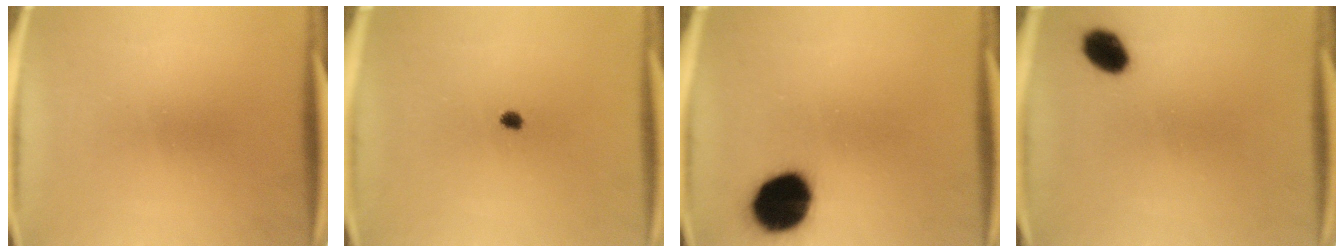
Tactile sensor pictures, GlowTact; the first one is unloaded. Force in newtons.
{"total": 1.5}
{"total": 14.8}
{"total": 5.5}